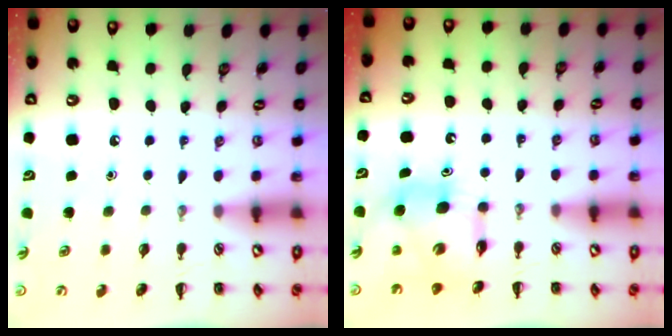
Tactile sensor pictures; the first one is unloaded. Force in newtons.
{"total": 7.3, "press": 7.3, "slide": 0.3}